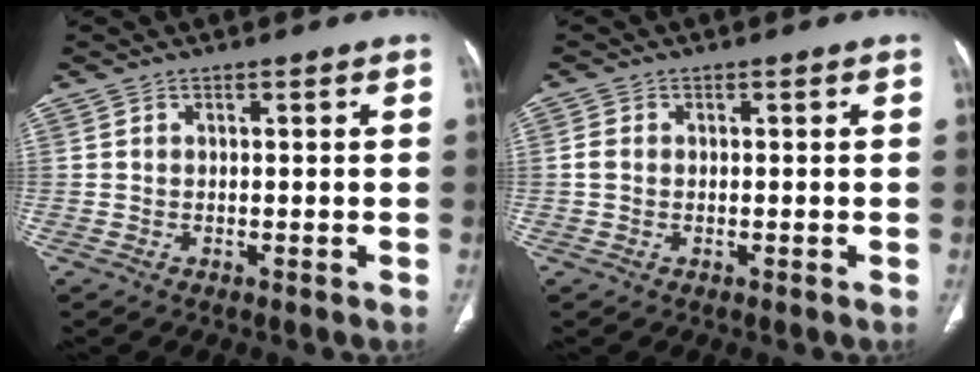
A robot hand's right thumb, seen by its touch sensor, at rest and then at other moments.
{"total": 1.6, "force": [-0.1, 1.2, 1.0], "torque": [-0.024, -0.001, -0.005]}